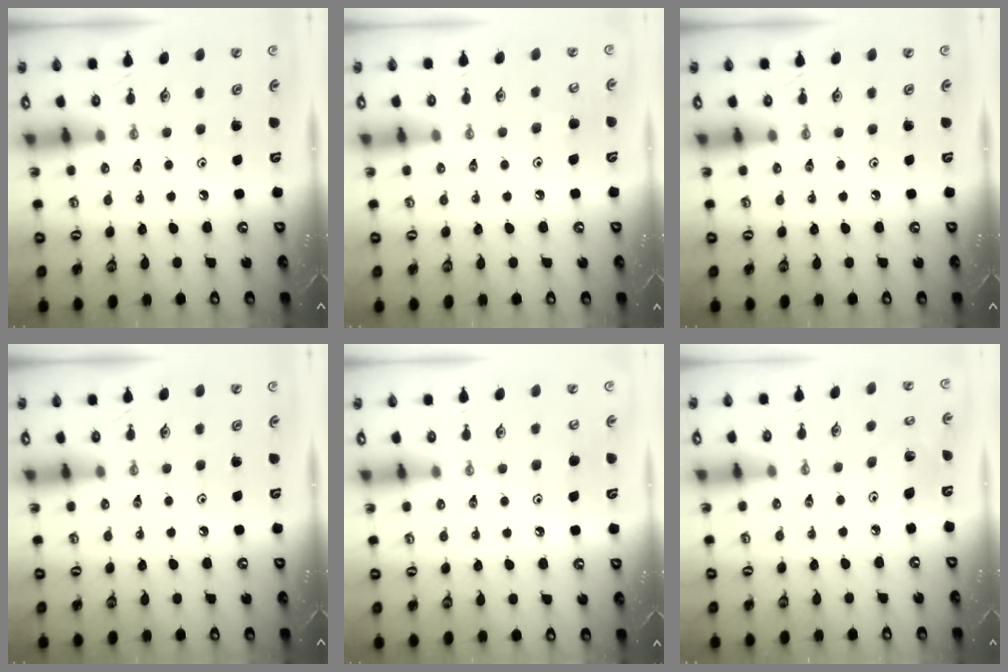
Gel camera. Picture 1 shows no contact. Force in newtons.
{"total": 4.8, "press": 4.8, "slide": 0.8}
{"total": 0.0}
{"total": 0.0}
{"total": 4.8, "press": 4.7, "slide": 1.0}
{"total": 5.5, "press": 5.2, "slide": 1.5}